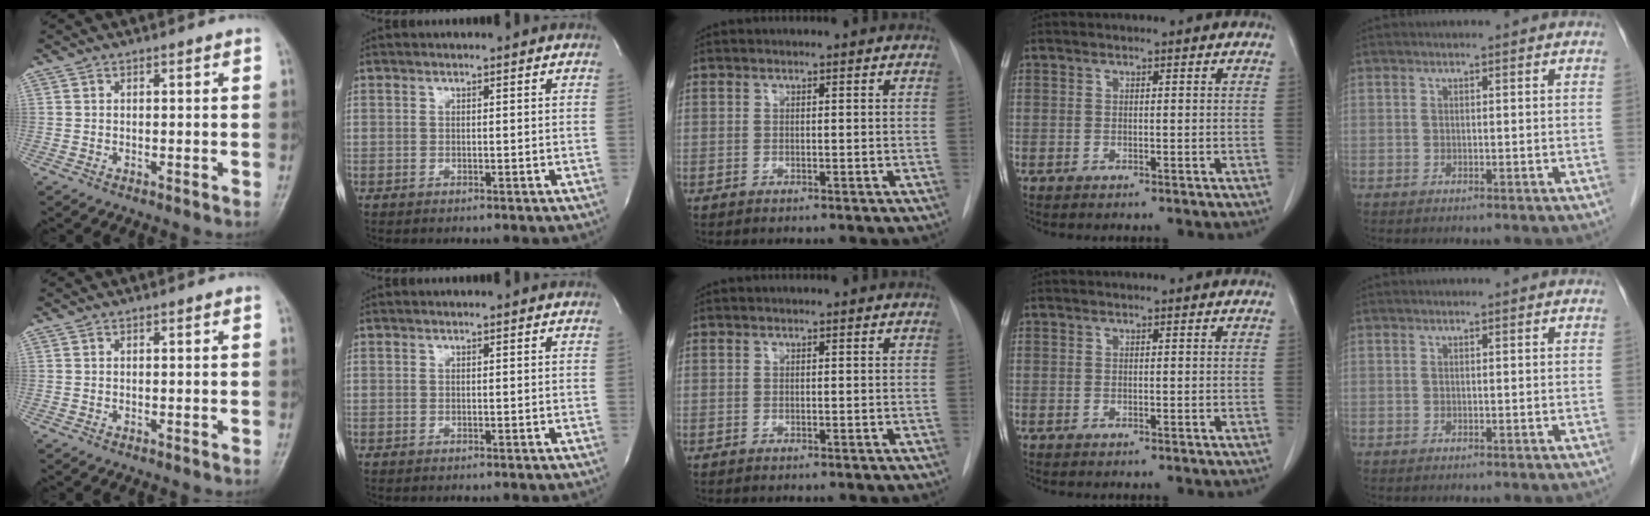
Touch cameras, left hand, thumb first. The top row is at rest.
{}